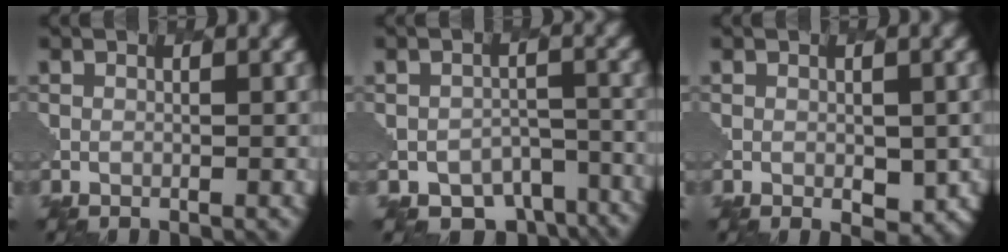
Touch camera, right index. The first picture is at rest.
{"total": 6.5, "force": [-4.9, 3.6, 2.2], "torque": [-0.016, -0.020, -0.057]}
{"total": 3.1, "force": [-0.6, 1.8, 2.5], "torque": [-0.031, -0.009, -0.006]}